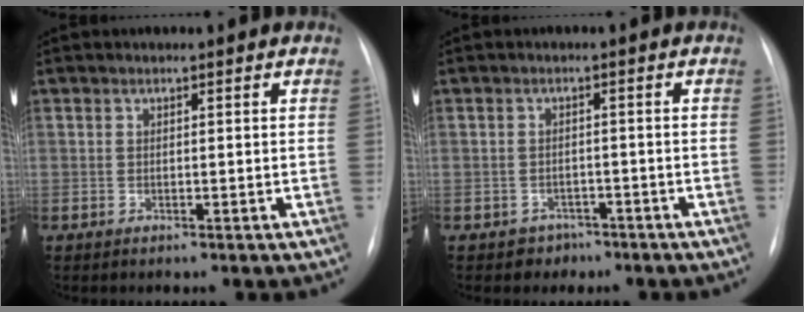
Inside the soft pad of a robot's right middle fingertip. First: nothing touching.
{"total": 2.5, "force": [-1.6, 2.0, -0.2], "torque": [0.000, 0.010, -0.021]}